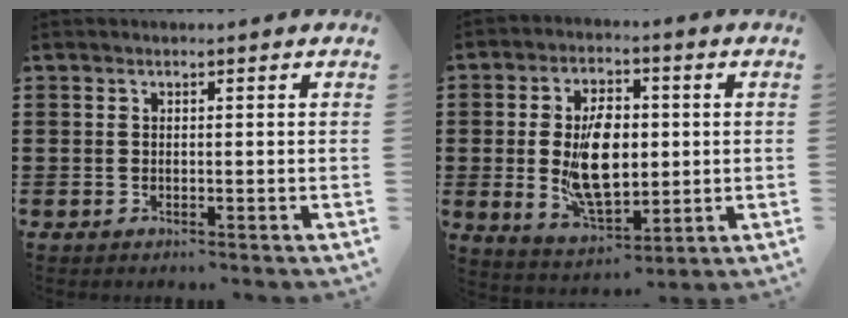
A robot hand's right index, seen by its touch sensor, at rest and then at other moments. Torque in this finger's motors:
{"motor_torque": [2.14, 0.00, 1.06, 0.21]}